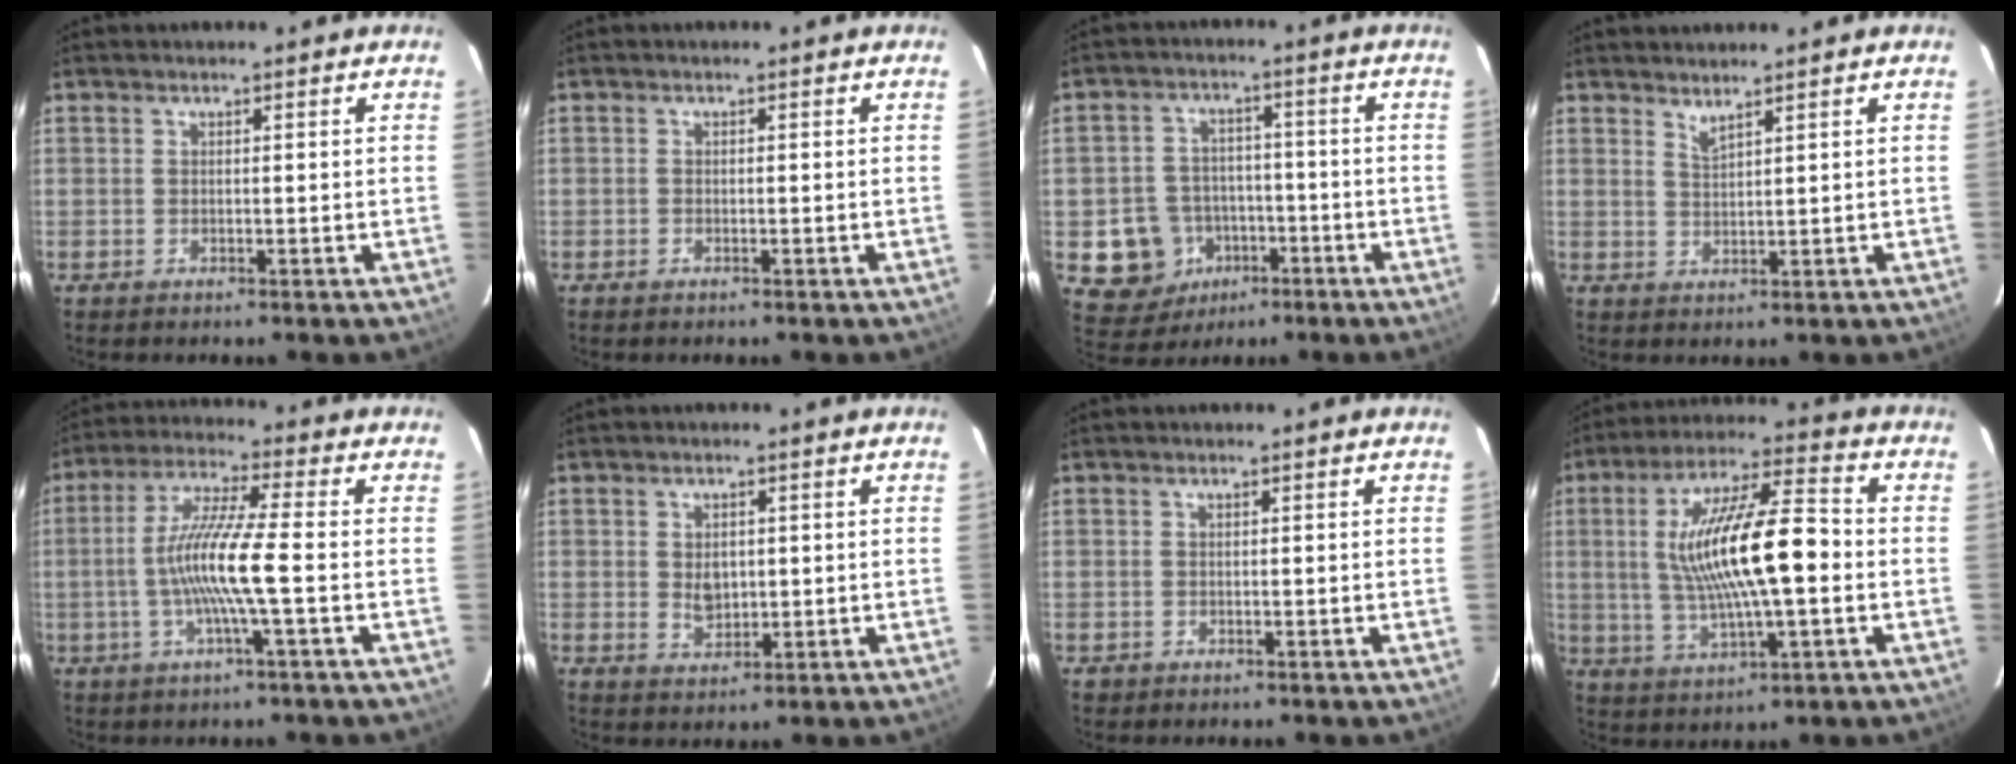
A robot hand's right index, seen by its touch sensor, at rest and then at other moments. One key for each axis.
{"total": 0.6, "fx": -0.4, "fy": 0.4, "fz": 0.1, "tx": -0.001, "ty": 0.002, "tz": -0.008}
{"total": 10.4, "fx": -3.9, "fy": 9.4, "fz": 2.0, "tx": -0.069, "ty": 0.029, "tz": -0.044}
{"total": 1.9, "fx": 1.7, "fy": -0.1, "fz": 0.8, "tx": -0.017, "ty": -0.003, "tz": 0.030}
{"total": 10.7, "fx": -2.1, "fy": -0.5, "fz": 10.4, "tx": -0.210, "ty": 0.002, "tz": -0.042}
{"total": 3.7, "fx": -1.1, "fy": 1.7, "fz": 3.2, "tx": -0.065, "ty": 0.001, "tz": -0.018}
{"total": 0.8, "fx": -0.3, "fy": 0.8, "fz": 0.0, "tx": 0.002, "ty": 0.002, "tz": -0.001}
{"total": 16.6, "fx": -0.2, "fy": 3.9, "fz": 16.2, "tx": -0.300, "ty": 0.007, "tz": 0.002}